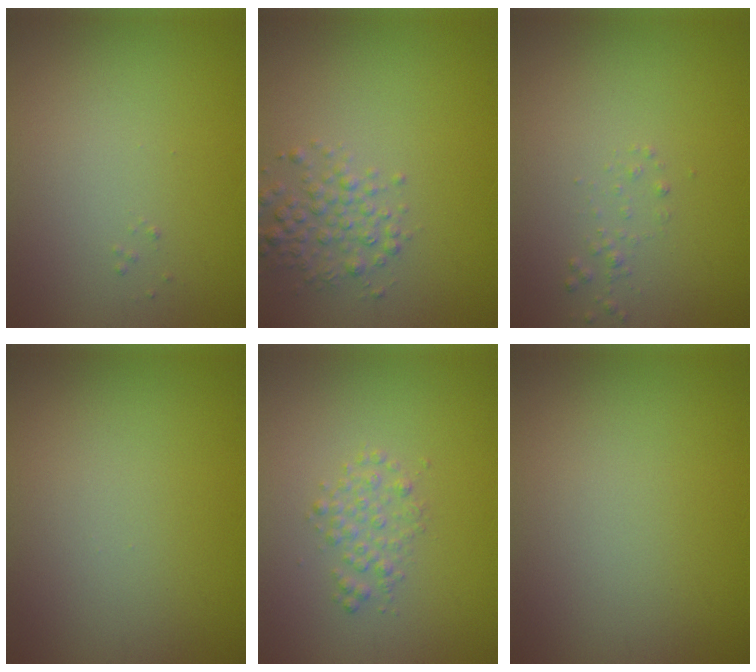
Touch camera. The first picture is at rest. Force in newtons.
{"total": 2.7, "press": 2.7, "slide": 0.1}
{"total": 0.7, "press": 0.7, "slide": 0.0}
{"total": 0.0}
{"total": 1.7, "press": 1.7, "slide": 0.0}
{"total": 0.0}